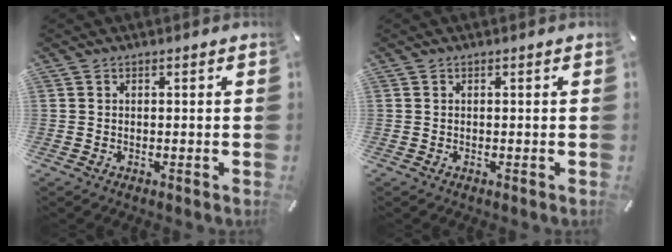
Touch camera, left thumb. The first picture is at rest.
{"total": 0.0}